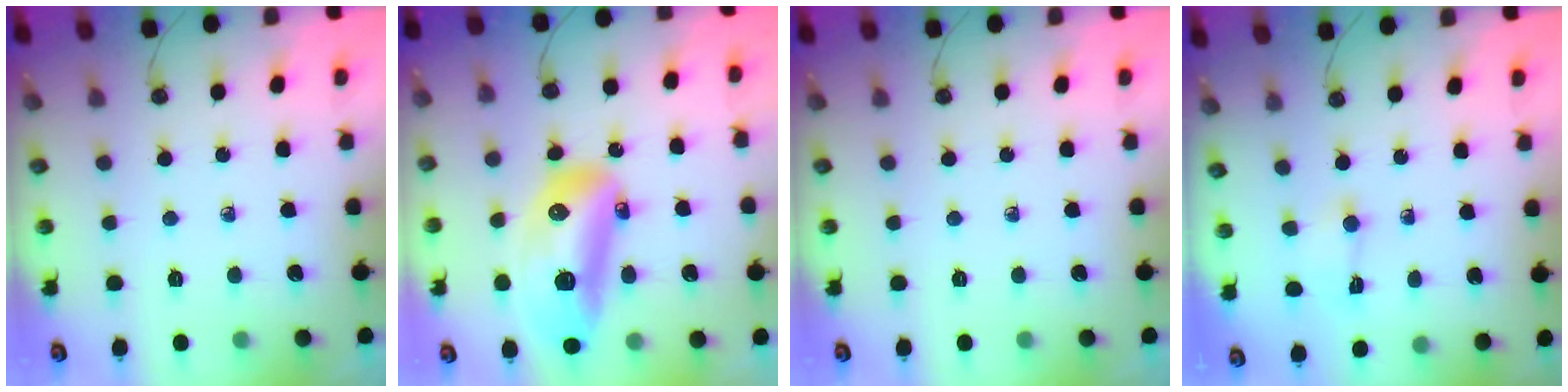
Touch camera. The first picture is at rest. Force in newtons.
{"total": 19.2, "press": 19.1, "slide": 2.5}
{"total": 0.0}
{"total": 1.5, "press": 1.3, "slide": 0.7}